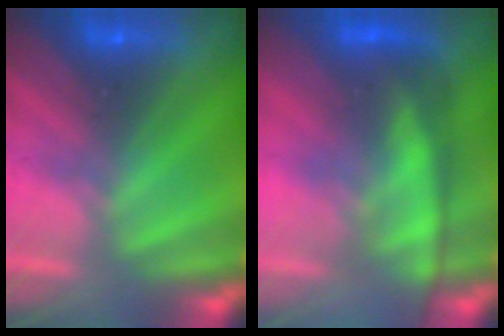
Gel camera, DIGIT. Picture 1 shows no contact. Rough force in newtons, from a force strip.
{"total": 2.9}